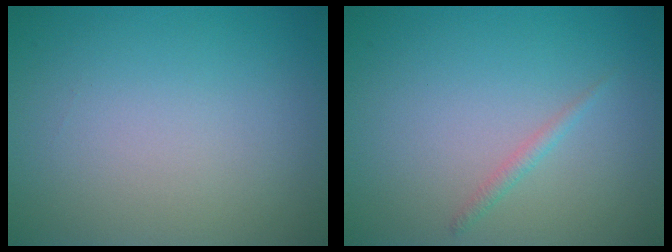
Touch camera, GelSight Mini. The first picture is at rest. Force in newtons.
{"total": 0.9, "press": 0.9, "slide": 0.1}